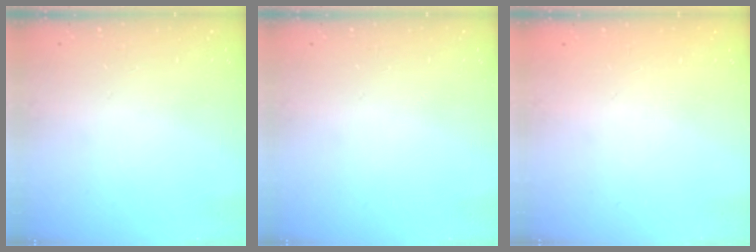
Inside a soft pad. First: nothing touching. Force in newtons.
{"total": 0.0}
{"total": 0.0}